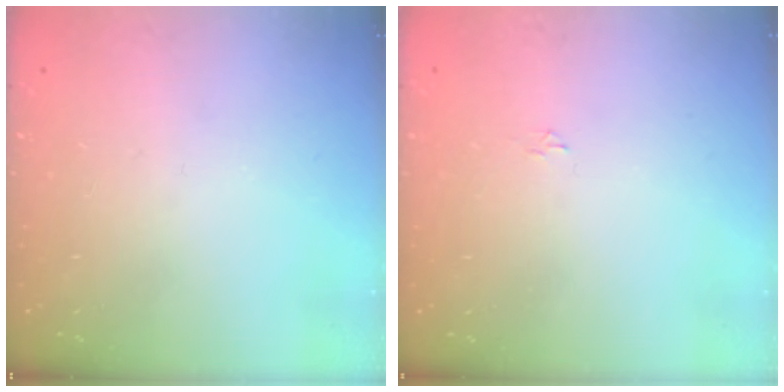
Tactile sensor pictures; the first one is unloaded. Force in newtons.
{"total": 1.8, "press": 1.8, "slide": 0.2}